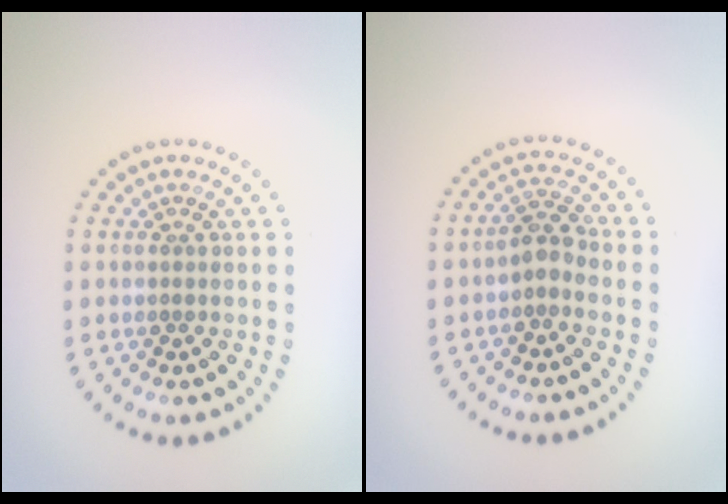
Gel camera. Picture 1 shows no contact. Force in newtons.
{"total": 2.0, "press": 1.7, "slide": 1.1}